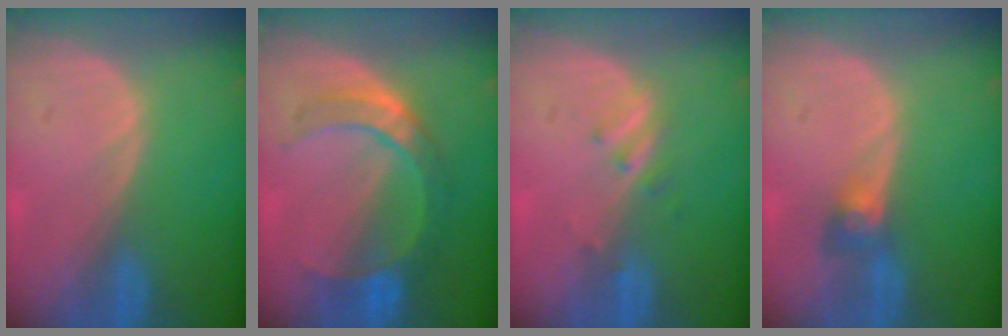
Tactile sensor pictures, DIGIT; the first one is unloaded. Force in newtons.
{"total": 7.3, "press": 7.2, "slide": 1.5}
{"total": 2.5, "press": 2.2, "slide": 1.2}
{"total": 3.1, "press": 2.7, "slide": 1.4}